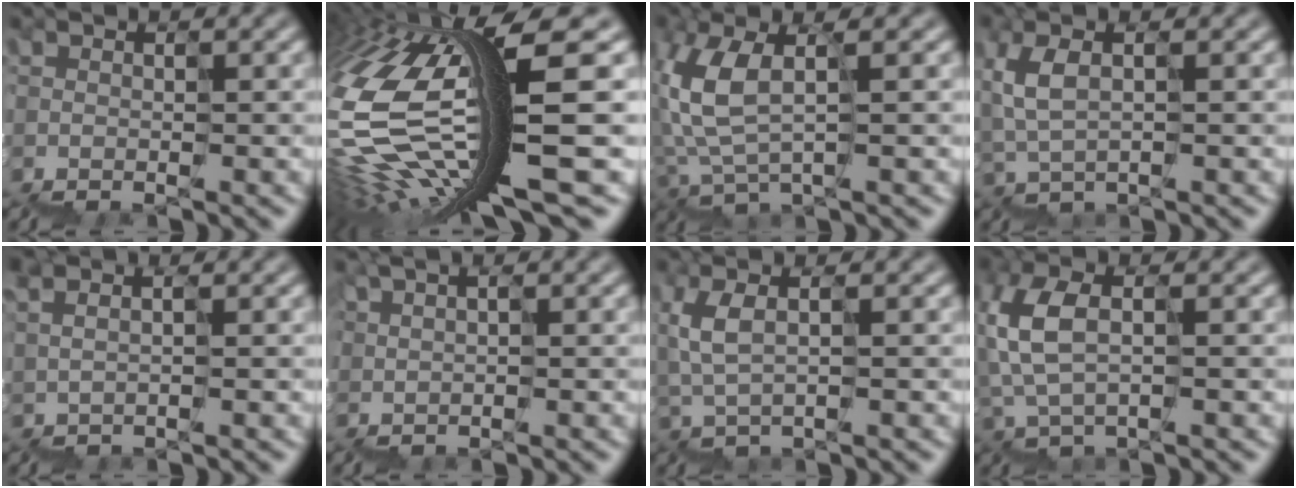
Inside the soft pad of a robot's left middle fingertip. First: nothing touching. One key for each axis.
{"total": 13.2, "fx": -0.9, "fy": 3.0, "fz": 12.9, "tx": -0.287, "ty": -0.012, "tz": 0.015}
{"total": 3.5, "fx": 1.1, "fy": 1.1, "fz": 3.1, "tx": -0.101, "ty": 0.022, "tz": 0.022}
{"total": 2.0, "fx": 1.6, "fy": 0.3, "fz": 1.2, "tx": -0.045, "ty": 0.020, "tz": 0.033}
{"total": 1.6, "fx": 1.0, "fy": 0.5, "fz": 1.2, "tx": 0.001, "ty": 0.015, "tz": 0.016}
{"total": 3.9, "fx": 1.1, "fy": 1.9, "fz": 3.3, "tx": -0.036, "ty": 0.018, "tz": 0.024}
{"total": 2.0, "fx": 1.5, "fy": 0.3, "fz": 1.2, "tx": -0.041, "ty": 0.020, "tz": 0.032}
{"total": 3.2, "fx": 1.3, "fy": 1.3, "fz": 2.6, "tx": -0.087, "ty": 0.021, "tz": 0.023}